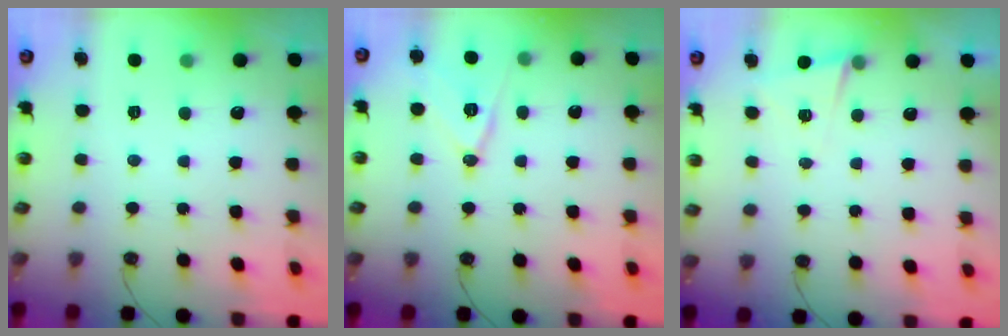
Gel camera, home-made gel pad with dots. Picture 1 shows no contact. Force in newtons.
{"total": 11.8, "press": 11.3, "slide": 3.4}
{"total": 4.4, "press": 4.1, "slide": 1.7}